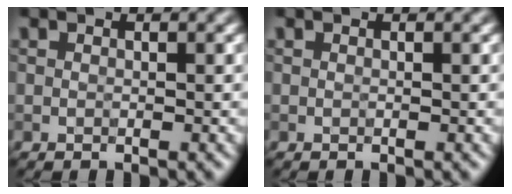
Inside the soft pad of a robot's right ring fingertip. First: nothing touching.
{"total": 0.0}